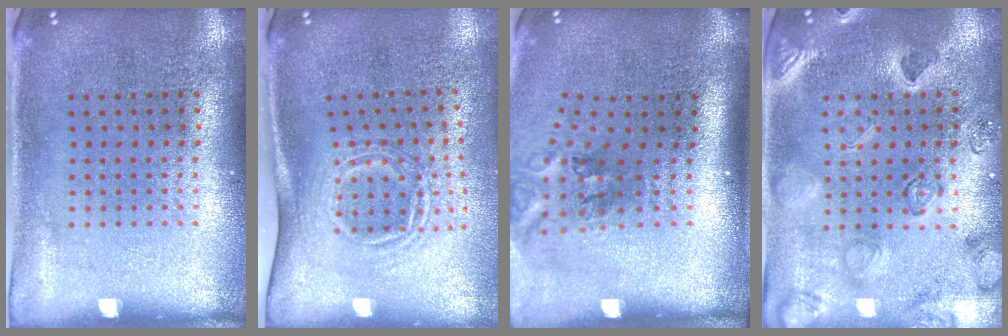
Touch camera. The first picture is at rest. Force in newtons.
{"total": 1.7, "press": 1.2, "slide": 1.2}
{"total": 2.1, "press": 1.3, "slide": 1.6}
{"total": 2.4, "press": 2.3, "slide": 0.6}